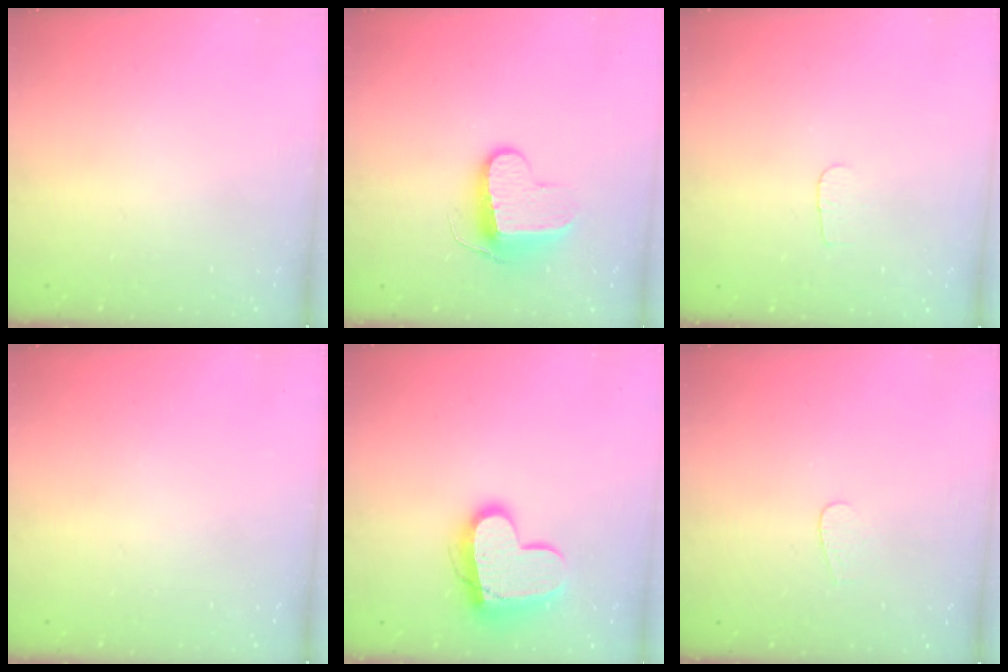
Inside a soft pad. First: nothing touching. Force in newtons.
{"total": 9.6, "press": 9.6, "slide": 0.2}
{"total": 2.9, "press": 2.8, "slide": 0.3}
{"total": 0.0}
{"total": 14.0, "press": 14.0, "slide": 0.6}
{"total": 3.5, "press": 3.5, "slide": 0.3}